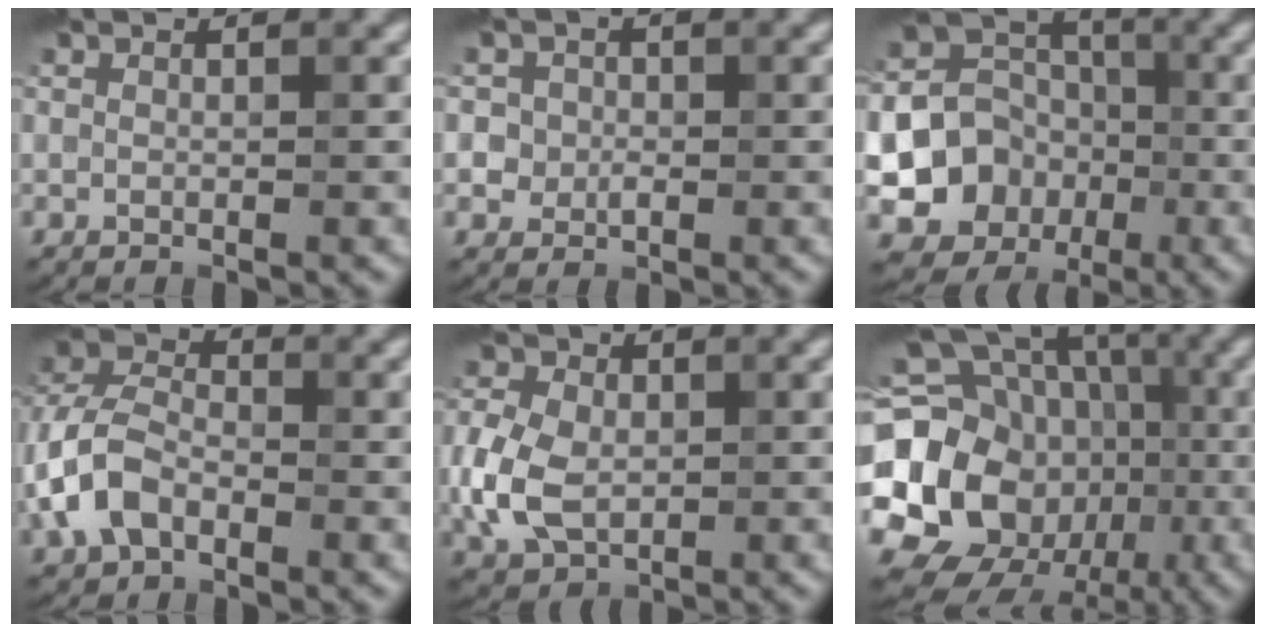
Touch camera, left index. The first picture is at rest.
{"total": 3.0, "force": [0.5, 2.8, 1.1], "torque": [0.000, 0.010, -0.006]}
{"total": 7.9, "force": [-2.0, 7.0, 2.9], "torque": [-0.033, -0.005, -0.054]}
{"total": 6.1, "force": [-2.3, 4.0, 4.0], "torque": [-0.096, 0.011, -0.056]}
{"total": 6.4, "force": [-0.6, 4.7, 4.2], "torque": [-0.101, -0.002, -0.016]}
{"total": 22.1, "force": [-2.5, 19.2, 10.6], "torque": [-0.212, 0.017, -0.076]}